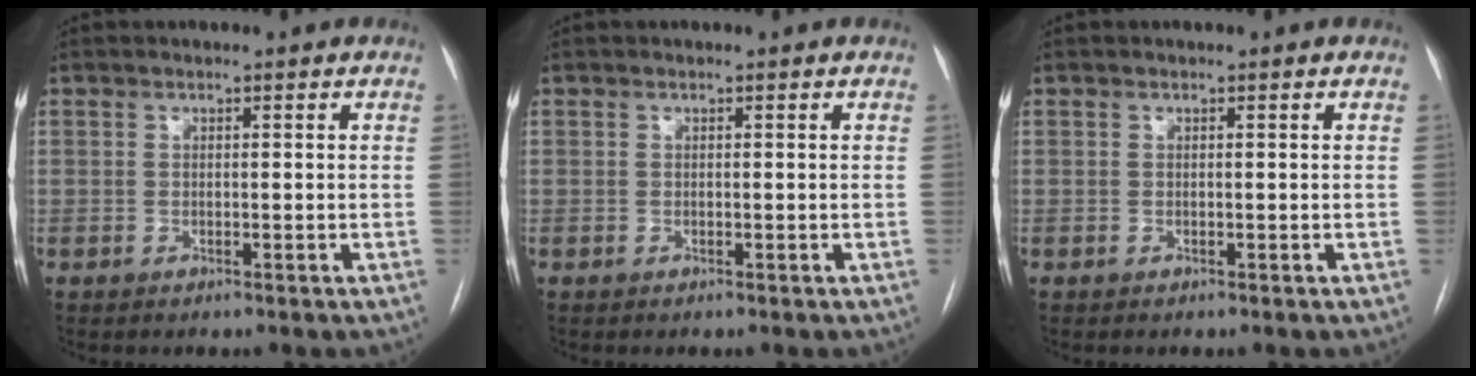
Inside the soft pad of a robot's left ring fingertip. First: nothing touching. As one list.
[{"total": 0.0}, {"total": 0.0}]